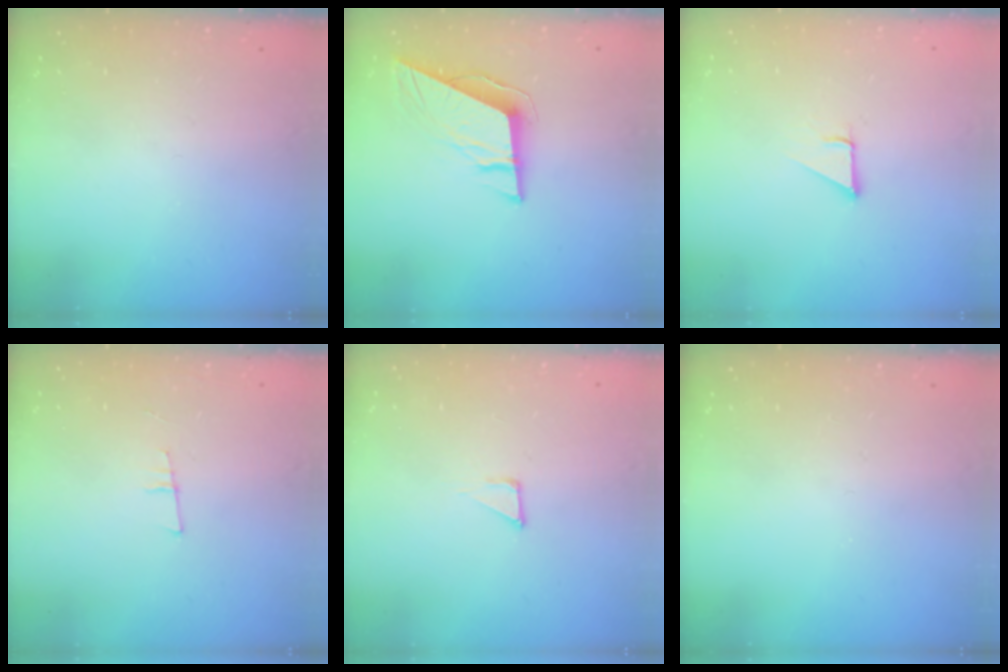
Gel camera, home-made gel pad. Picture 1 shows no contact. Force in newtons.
{"total": 9.3, "press": 9.2, "slide": 1.3}
{"total": 1.6, "press": 1.6, "slide": 0.2}
{"total": 6.6, "press": 5.9, "slide": 2.9}
{"total": 2.7, "press": 2.7, "slide": 0.3}
{"total": 0.0}